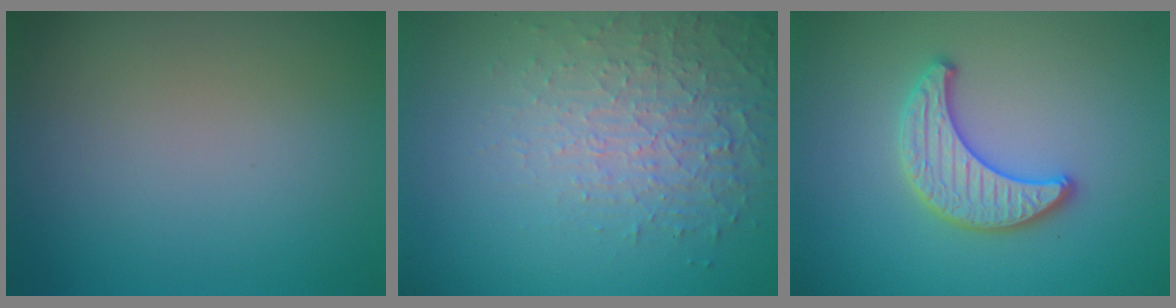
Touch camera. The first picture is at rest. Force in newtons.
{"total": 4.9, "press": 3.3, "slide": 3.7}
{"total": 3.4, "press": 3.4, "slide": 0.5}